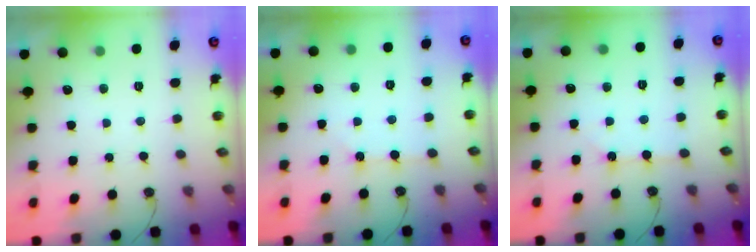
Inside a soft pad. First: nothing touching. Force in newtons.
{"total": 2.3, "press": 2.3, "slide": 0.3}
{"total": 1.9, "press": 1.9, "slide": 0.4}